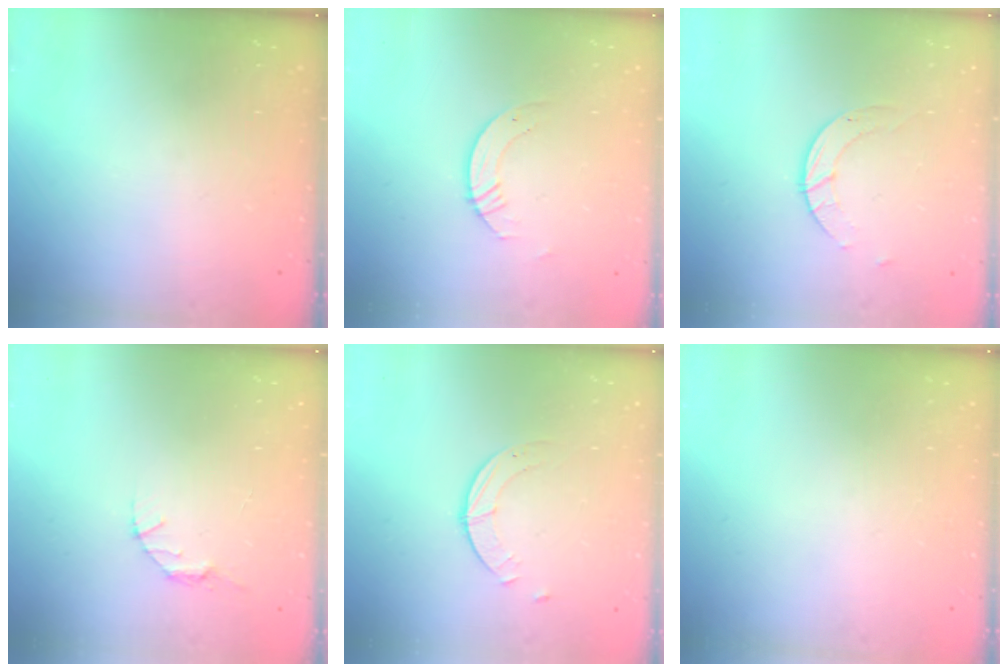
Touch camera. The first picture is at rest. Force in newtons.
{"total": 3.6, "press": 3.5, "slide": 0.4}
{"total": 3.9, "press": 3.9, "slide": 0.4}
{"total": 2.7, "press": 2.7, "slide": 0.4}
{"total": 1.4, "press": 1.4, "slide": 0.2}
{"total": 0.0}